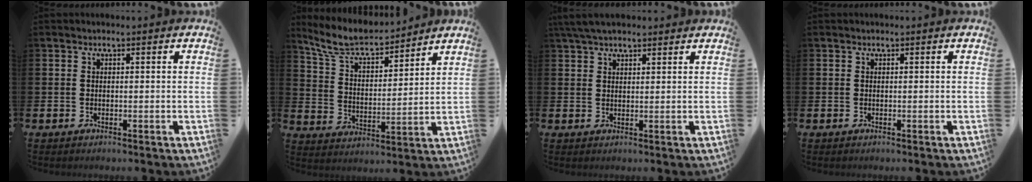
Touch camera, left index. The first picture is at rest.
{"total": 8.0, "force": [7.2, 2.1, 2.8], "torque": [-0.091, -0.040, 0.126]}
{"total": 4.1, "force": [3.4, 1.3, 1.8], "torque": [-0.043, -0.002, 0.065]}
{"total": 0.0}